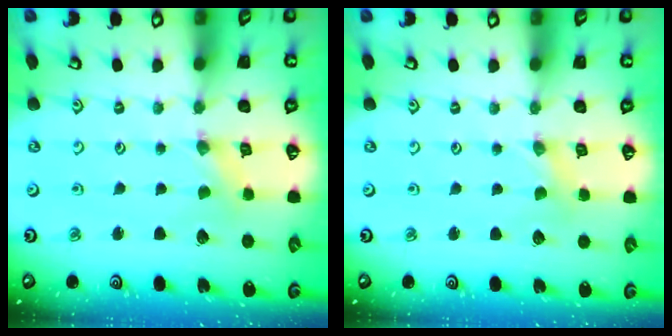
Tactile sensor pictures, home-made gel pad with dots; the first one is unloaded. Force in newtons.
{"total": 0.0}